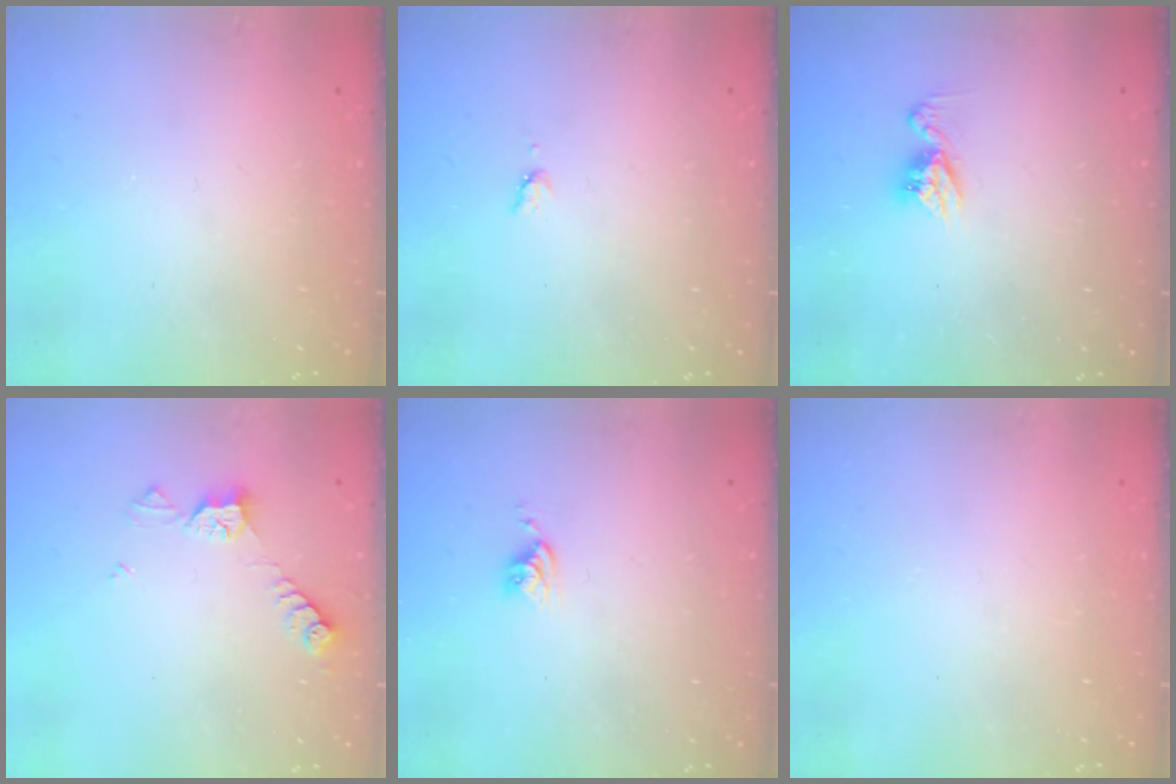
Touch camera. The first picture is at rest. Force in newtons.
{"total": 3.5, "press": 3.5, "slide": 0.5}
{"total": 8.5, "press": 8.5, "slide": 0.7}
{"total": 6.0, "press": 6.0, "slide": 0.6}
{"total": 3.8, "press": 3.8, "slide": 0.1}
{"total": 0.0}